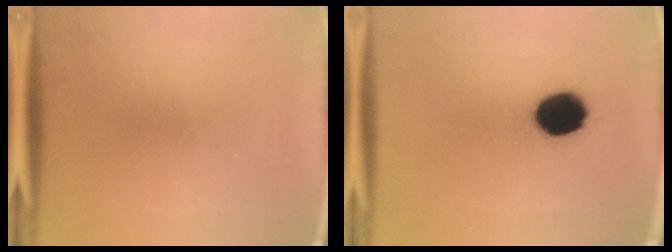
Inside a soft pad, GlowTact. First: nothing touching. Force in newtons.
{"total": 12.6}